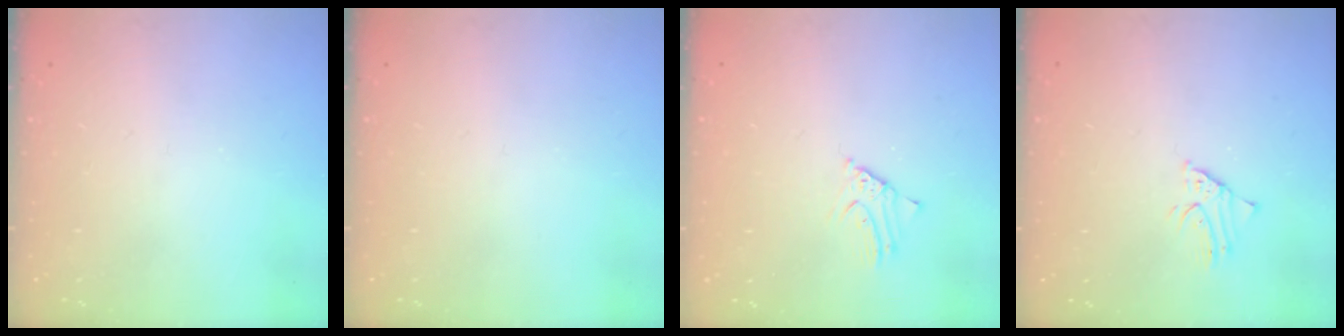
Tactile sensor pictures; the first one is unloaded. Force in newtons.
{"total": 0.0}
{"total": 2.3, "press": 2.3, "slide": 0.1}
{"total": 1.9, "press": 1.9, "slide": 0.1}